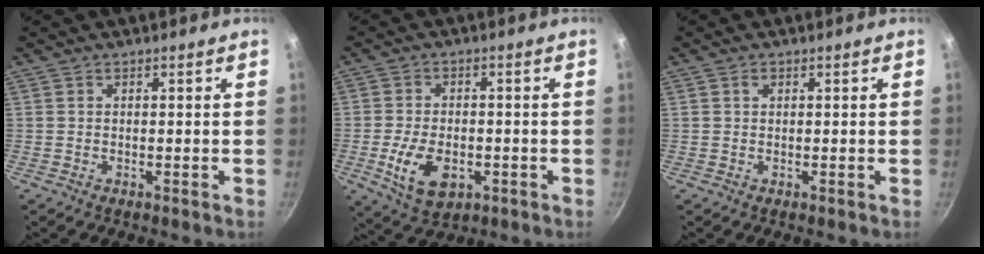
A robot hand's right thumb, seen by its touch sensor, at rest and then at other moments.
{"total": 9.8, "force": [-2.8, 6.0, 7.2], "torque": [-0.125, 0.002, -0.040]}
{"total": 0.8, "force": [0.3, 0.6, 0.5], "torque": [-0.007, 0.004, 0.006]}